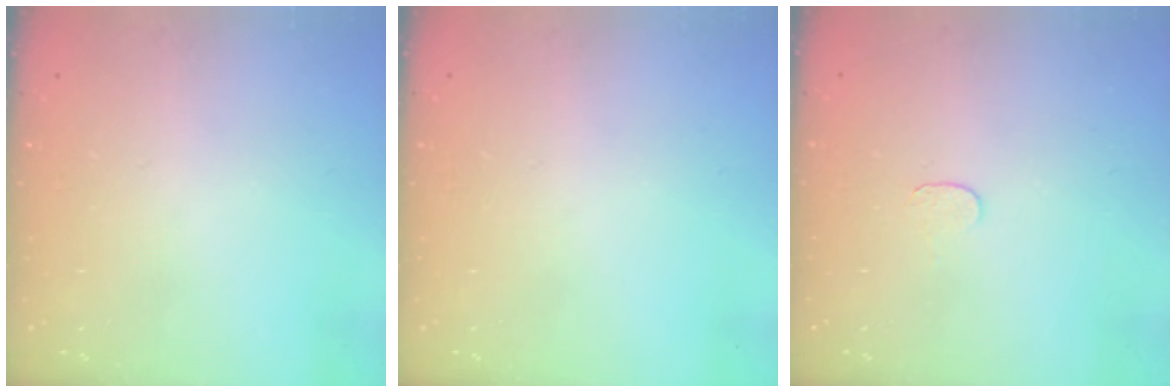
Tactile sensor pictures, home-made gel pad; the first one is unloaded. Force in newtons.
{"total": 0.0}
{"total": 3.7, "press": 3.7, "slide": 0.4}